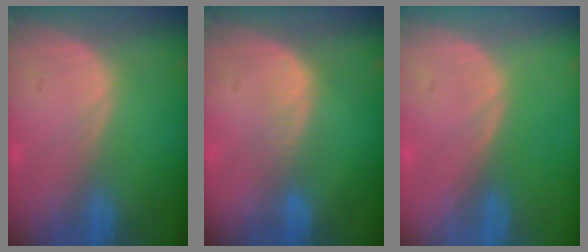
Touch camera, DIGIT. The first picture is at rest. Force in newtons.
{"total": 2.4, "press": 2.4, "slide": 0.2}
{"total": 0.0}